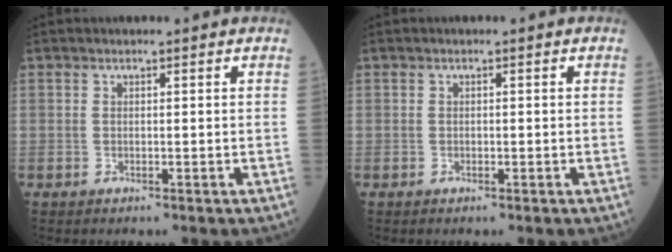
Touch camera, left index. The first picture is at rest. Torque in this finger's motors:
{"motor_torque": [0.04, 0.16, -0.03, -0.01]}